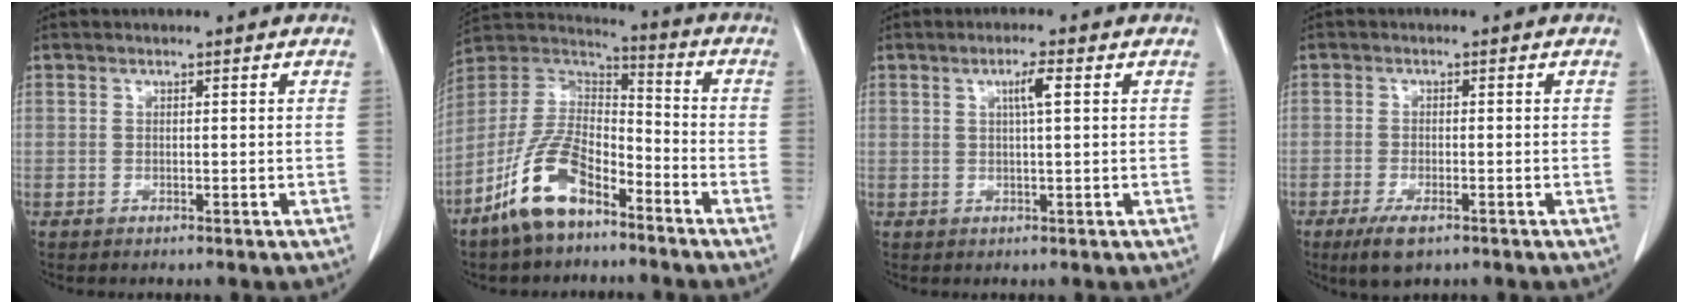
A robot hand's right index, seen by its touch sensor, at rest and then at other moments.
{"total": 13.2, "force": [-8.3, 5.3, 8.7], "torque": [-0.184, 0.009, -0.163]}
{"total": 2.9, "force": [0.9, 0.0, 2.7], "torque": [-0.048, 0.001, 0.014]}
{"total": 4.6, "force": [-2.9, 1.4, 3.3], "torque": [-0.065, -0.008, -0.045]}